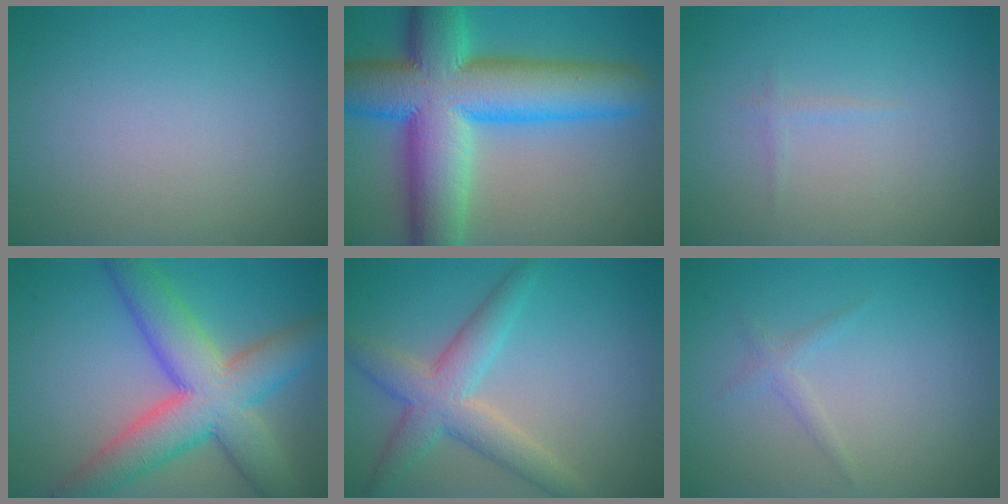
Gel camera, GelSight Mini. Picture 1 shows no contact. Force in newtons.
{"total": 15.0, "press": 14.9, "slide": 0.3}
{"total": 0.6, "press": 0.6, "slide": 0.0}
{"total": 9.7, "press": 9.7, "slide": 0.4}
{"total": 4.9, "press": 4.9, "slide": 0.1}
{"total": 1.0, "press": 1.0, "slide": 0.1}